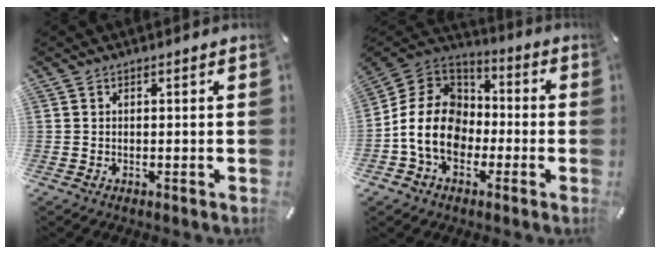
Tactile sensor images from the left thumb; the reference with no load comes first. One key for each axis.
{"total": 14.9, "fx": -4.3, "fy": 11.9, "fz": 7.9, "tx": -0.179, "ty": 0.032, "tz": -0.080}